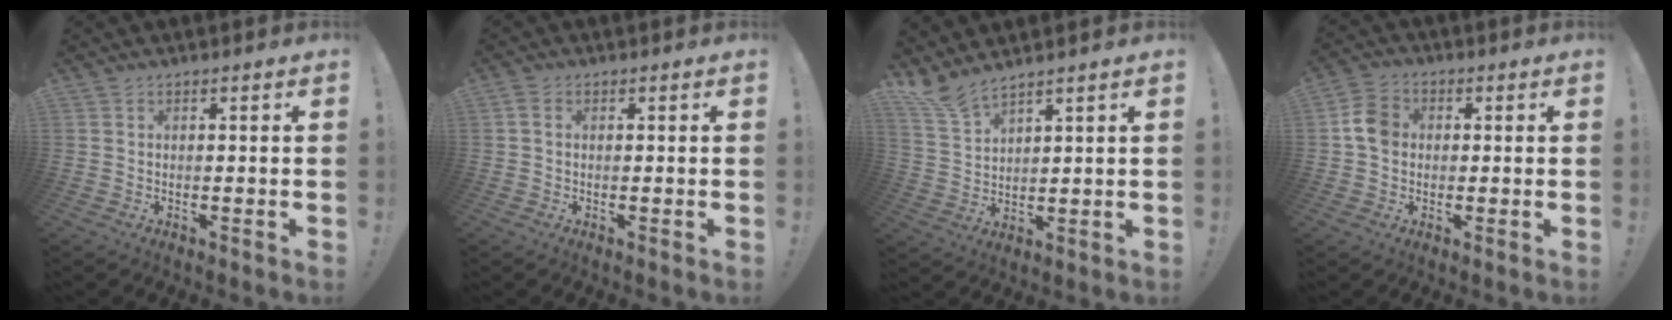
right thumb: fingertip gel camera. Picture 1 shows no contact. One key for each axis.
{"total": 1.8, "fx": 0.4, "fy": 1.4, "fz": 1.1, "tx": -0.018, "ty": 0.005, "tz": 0.006}
{"total": 7.3, "fx": 6.6, "fy": 1.2, "fz": 2.9, "tx": -0.060, "ty": -0.042, "tz": 0.125}
{"total": 7.4, "fx": 0.3, "fy": 6.1, "fz": 4.1, "tx": -0.066, "ty": 0.017, "tz": 0.009}